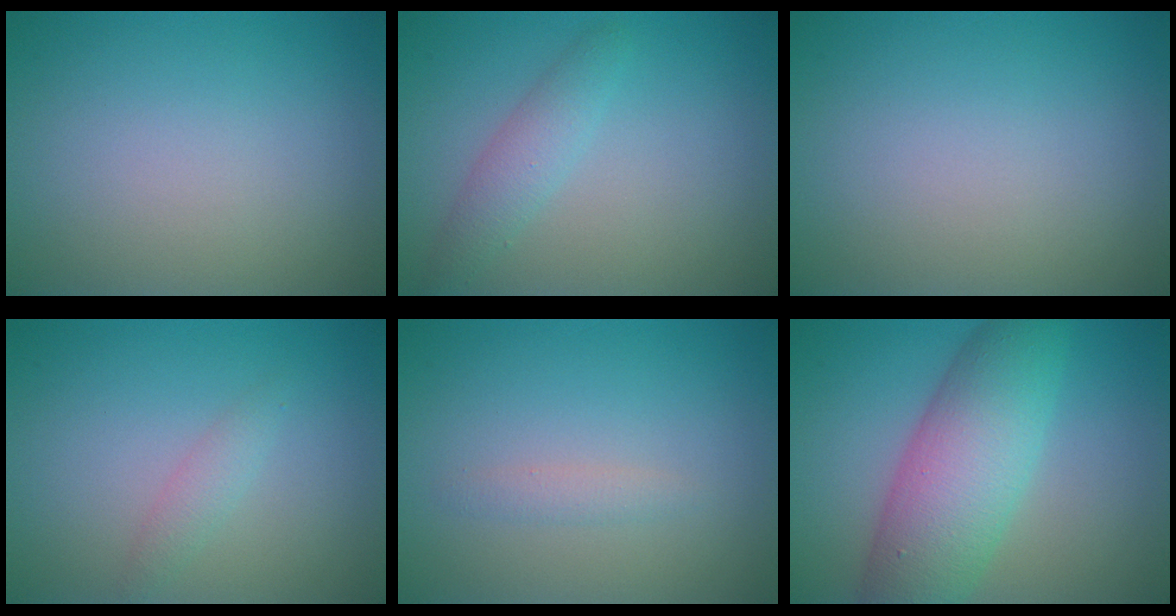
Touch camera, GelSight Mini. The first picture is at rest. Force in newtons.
{"total": 2.2, "press": 2.2, "slide": 0.1}
{"total": 0.0}
{"total": 1.3, "press": 1.3, "slide": 0.1}
{"total": 1.0, "press": 1.0, "slide": 0.0}
{"total": 8.4, "press": 8.4, "slide": 0.1}